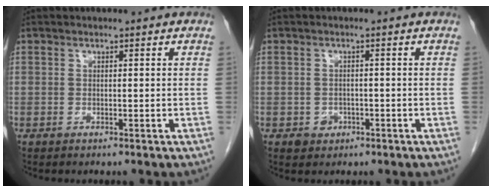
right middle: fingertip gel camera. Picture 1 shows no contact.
{"total": 2.0, "force": [-0.9, 1.7, 0.5], "torque": [-0.006, 0.006, -0.008]}